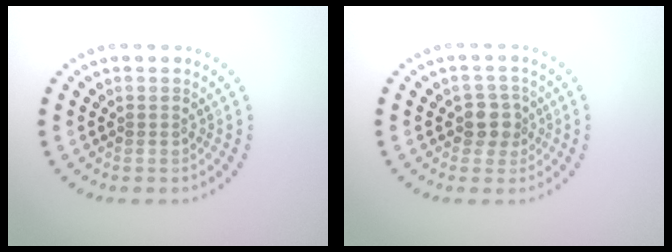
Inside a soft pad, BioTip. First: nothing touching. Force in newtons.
{"total": 2.3, "press": 2.1, "slide": 1.1}